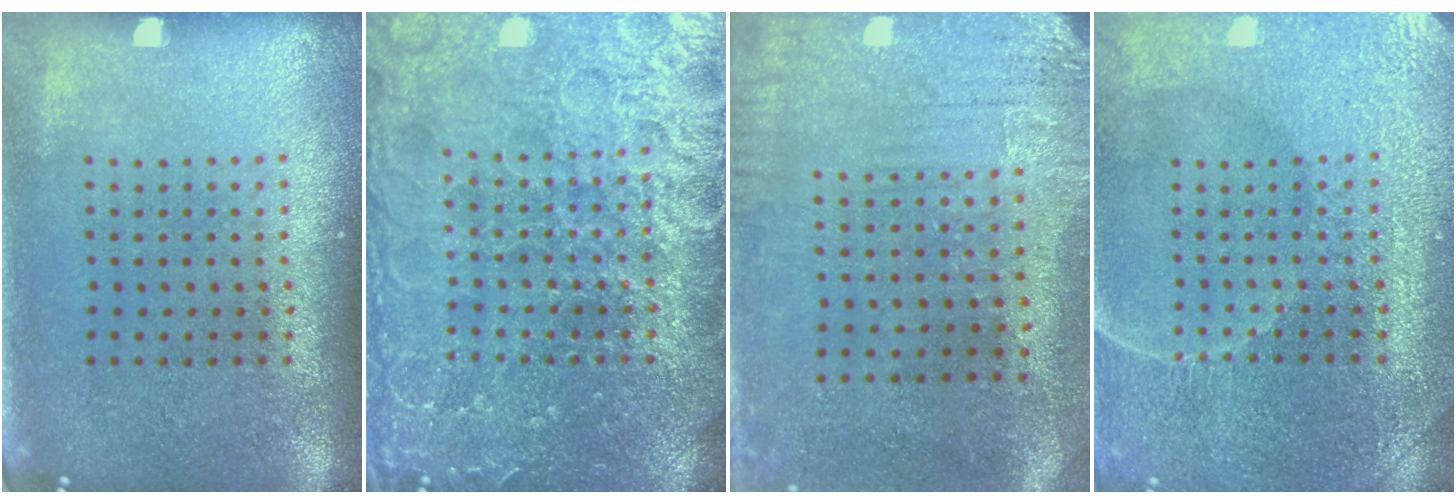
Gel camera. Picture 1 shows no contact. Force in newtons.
{"total": 6.7, "press": 6.7, "slide": 0.8}
{"total": 3.2, "press": 2.5, "slide": 1.9}
{"total": 3.9, "press": 3.8, "slide": 0.8}